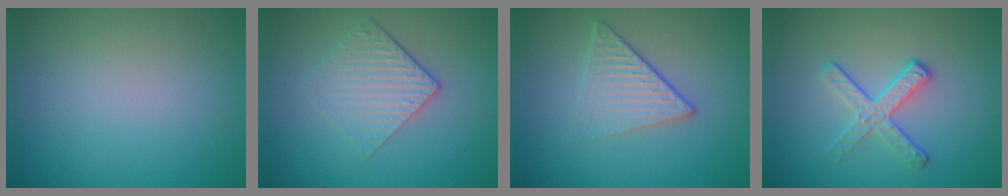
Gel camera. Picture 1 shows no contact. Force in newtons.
{"total": 3.4, "press": 2.6, "slide": 2.3}
{"total": 3.3, "press": 2.8, "slide": 1.8}
{"total": 3.2, "press": 2.6, "slide": 1.8}